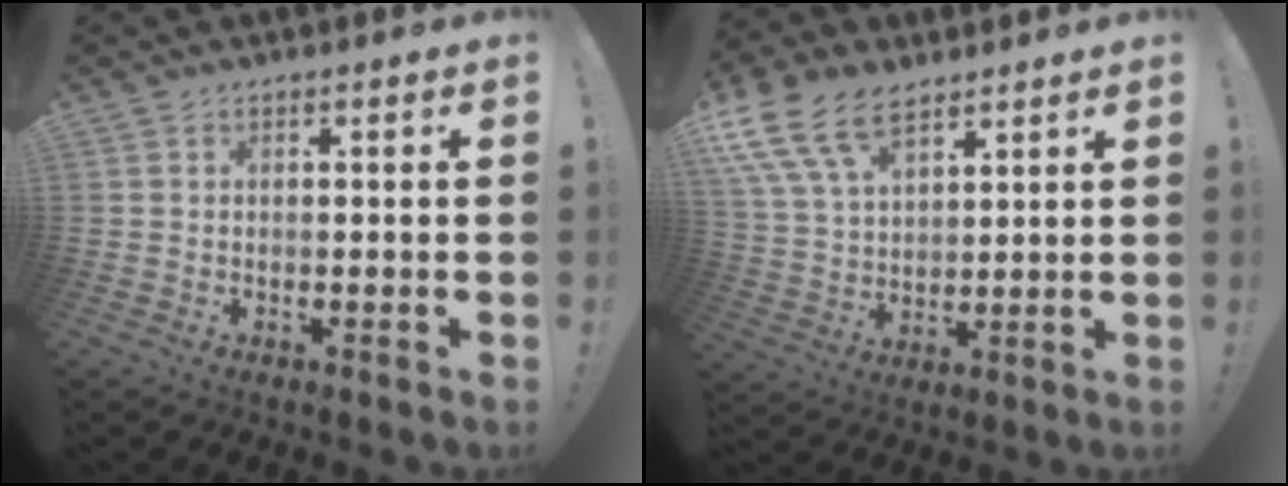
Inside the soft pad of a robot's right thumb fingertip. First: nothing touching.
{"total": 14.9, "force": [9.6, 8.2, 7.9], "torque": [-0.167, -0.044, 0.182]}